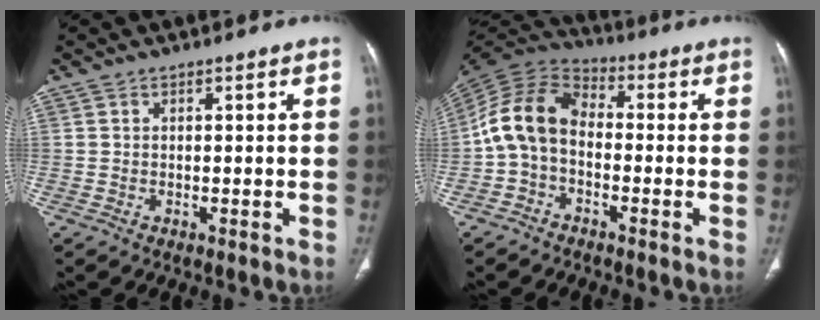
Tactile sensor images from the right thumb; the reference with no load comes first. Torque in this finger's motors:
{"motor_torque": [0.68, 0.55, 1.70, -0.65, 0.15]}